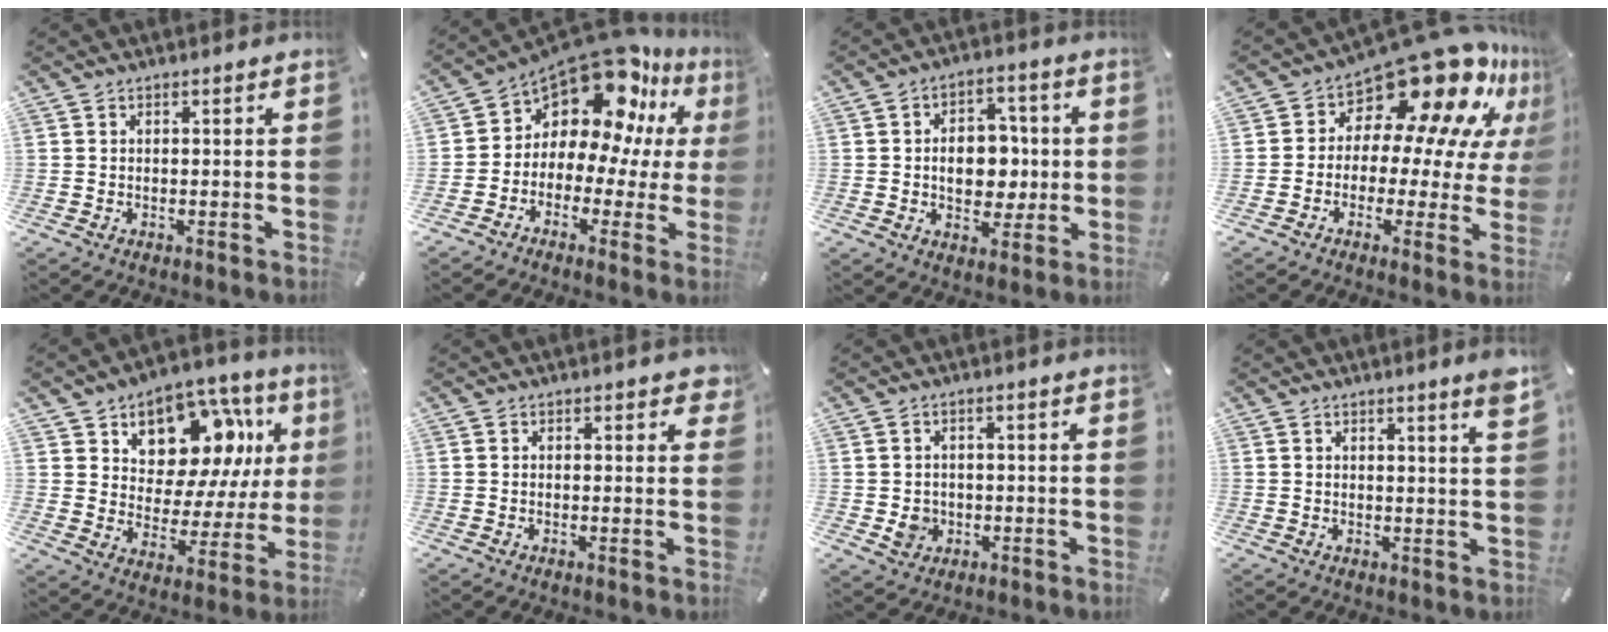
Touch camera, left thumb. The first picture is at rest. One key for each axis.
{"total": 13.7, "fx": 9.2, "fy": 7.5, "fz": 6.9, "tx": -0.125, "ty": -0.094, "tz": 0.157}
{"total": 10.4, "fx": -0.5, "fy": 7.6, "fz": 7.1, "tx": -0.098, "ty": 0.007, "tz": -0.009}
{"total": 18.4, "fx": 13.3, "fy": 8.0, "fz": 9.9, "tx": -0.150, "ty": -0.117, "tz": 0.224}
{"total": 12.8, "fx": 7.5, "fy": 8.8, "fz": 5.5, "tx": -0.080, "ty": -0.067, "tz": 0.132}
{"total": 1.5, "fx": 0.7, "fy": 0.8, "fz": 1.1, "tx": -0.009, "ty": -0.002, "tz": 0.007}
{"total": 4.4, "fx": -0.6, "fy": 4.1, "fz": 1.5, "tx": -0.017, "ty": -0.002, "tz": -0.012}
{"total": 3.9, "fx": 2.4, "fy": -0.1, "fz": 3.1, "tx": -0.038, "ty": -0.020, "tz": 0.036}